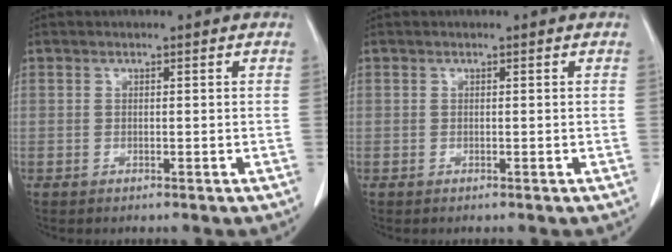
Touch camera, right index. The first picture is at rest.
{"total": 0.0}